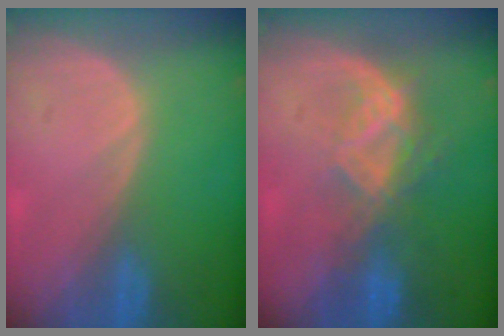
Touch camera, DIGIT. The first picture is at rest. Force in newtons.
{"total": 6.8, "press": 6.3, "slide": 2.6}